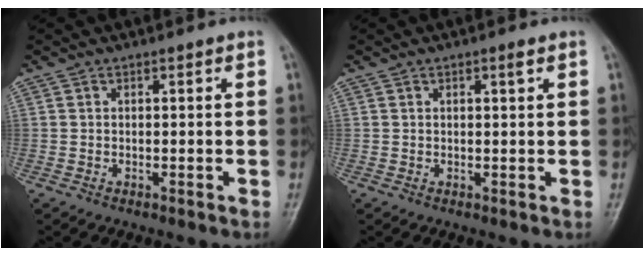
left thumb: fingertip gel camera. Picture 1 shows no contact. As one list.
[{"total": 1.0, "force": [0.6, 0.2, 0.8], "torque": [-0.010, -0.001, 0.008]}]